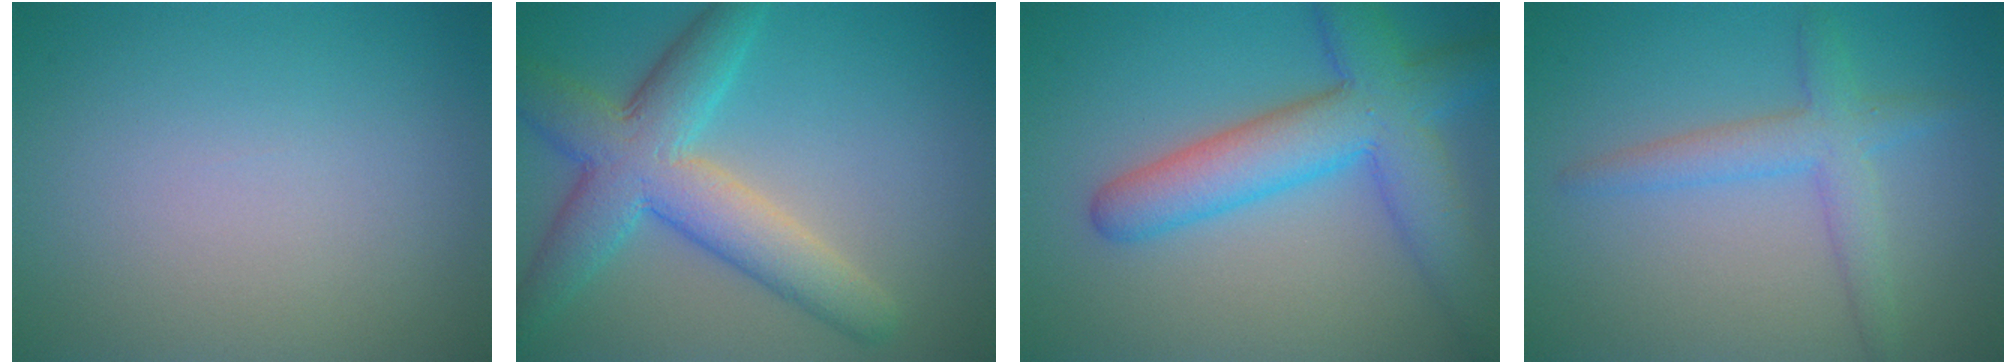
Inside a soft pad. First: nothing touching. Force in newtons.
{"total": 7.3, "press": 7.3, "slide": 0.4}
{"total": 7.7, "press": 7.7, "slide": 0.5}
{"total": 2.6, "press": 2.6, "slide": 0.2}